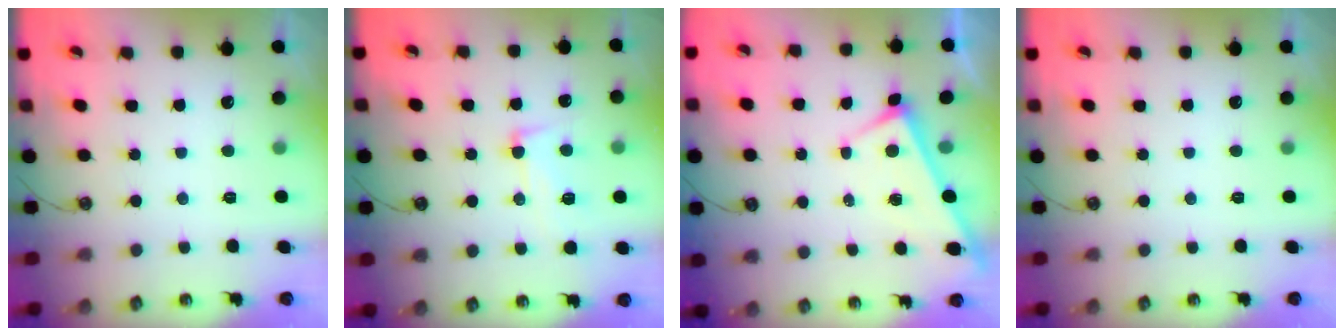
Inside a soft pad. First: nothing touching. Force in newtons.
{"total": 6.7, "press": 6.6, "slide": 1.3}
{"total": 1.0, "press": 0.9, "slide": 0.4}
{"total": 0.0}